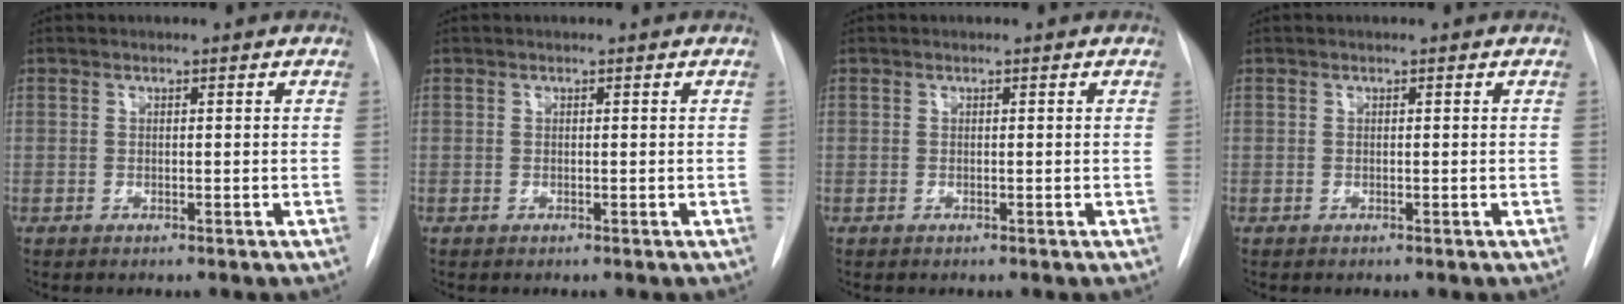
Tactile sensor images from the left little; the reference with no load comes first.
{"total": 0.0}
{"total": 0.0}
{"total": 0.0}